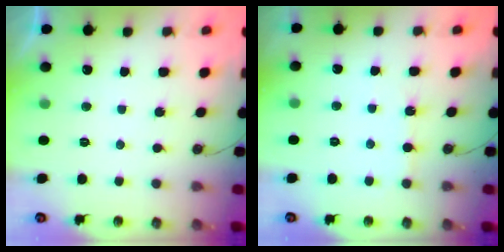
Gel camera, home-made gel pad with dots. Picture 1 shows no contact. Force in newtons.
{"total": 5.4, "press": 5.4, "slide": 0.3}